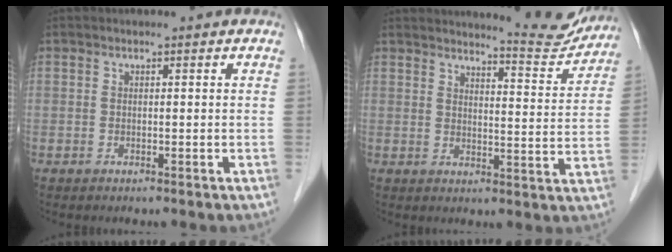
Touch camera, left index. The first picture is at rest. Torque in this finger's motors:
{"motor_torque": [1.05, -1.09, 0.25, 0.05]}